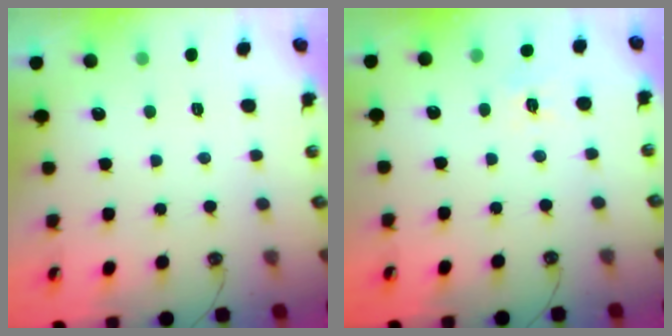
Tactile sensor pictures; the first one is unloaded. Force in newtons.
{"total": 6.1, "press": 6.1, "slide": 0.7}